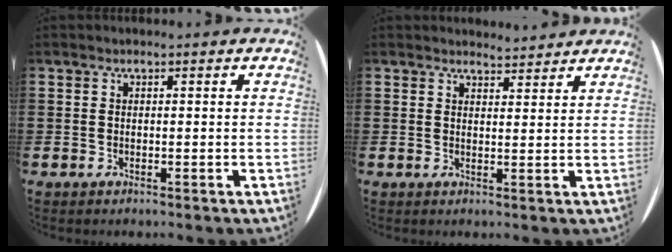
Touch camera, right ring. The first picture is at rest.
{"total": 2.5, "force": [2.4, 0.2, -0.2], "torque": [-0.001, -0.007, 0.046]}